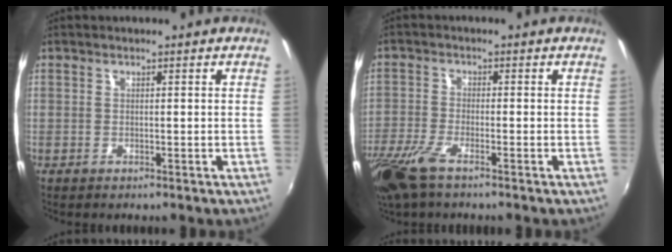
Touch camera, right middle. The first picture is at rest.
{"total": 9.3, "force": [-6.3, 2.5, 6.4], "torque": [-0.159, -0.032, -0.126]}